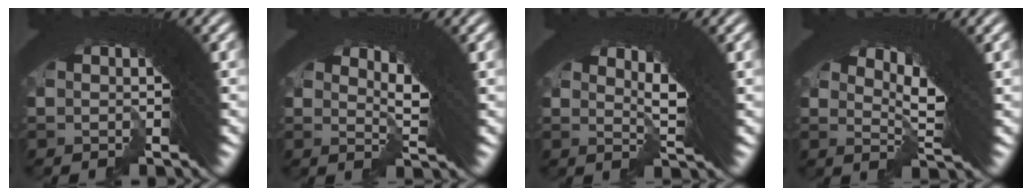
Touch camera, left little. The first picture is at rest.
{"total": 2.9, "force": [1.4, 0.8, 2.4], "torque": [-0.052, -0.012, 0.028]}
{"total": 3.7, "force": [1.5, 1.3, 3.1], "torque": [-0.058, -0.010, 0.027]}
{"total": 4.8, "force": [2.0, 1.5, 4.1], "torque": [-0.073, -0.007, 0.035]}